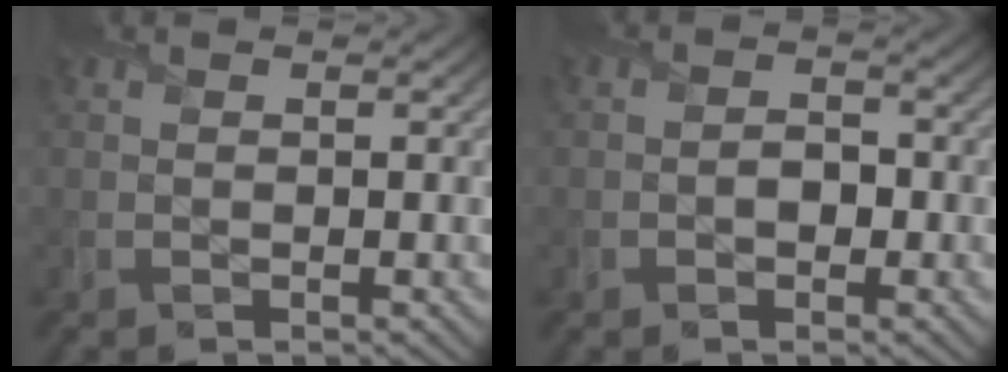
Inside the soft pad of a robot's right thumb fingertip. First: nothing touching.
{"total": 2.0, "force": [-0.7, 1.5, 1.1], "torque": [-0.012, 0.000, -0.021]}